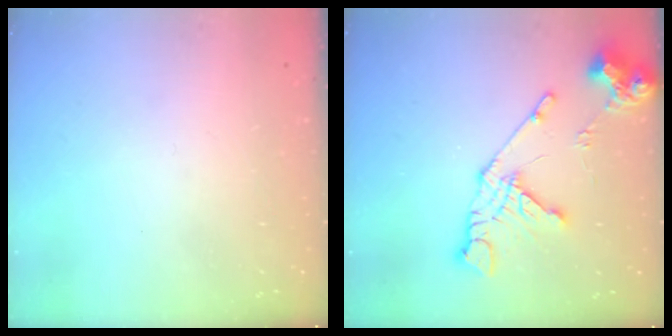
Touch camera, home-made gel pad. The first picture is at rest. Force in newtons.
{"total": 14.7, "press": 14.6, "slide": 1.8}